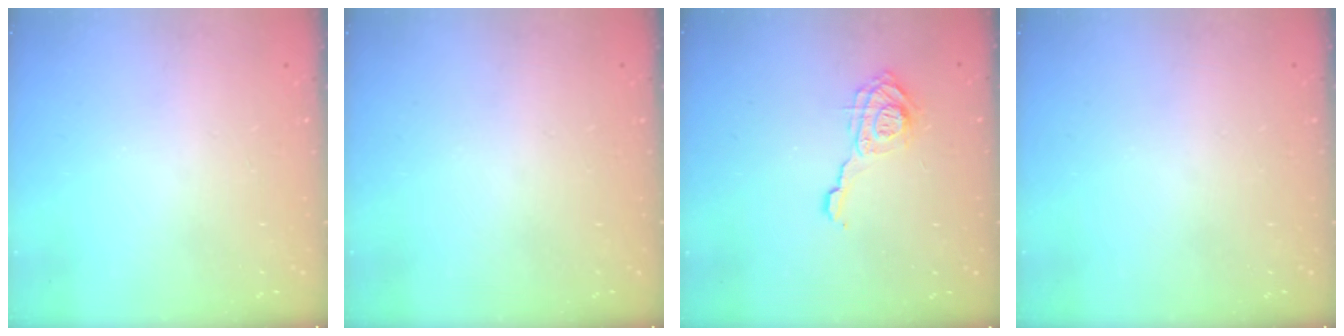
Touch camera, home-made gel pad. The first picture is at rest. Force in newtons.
{"total": 0.0}
{"total": 11.8, "press": 11.7, "slide": 1.4}
{"total": 0.0}